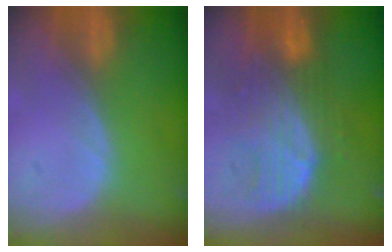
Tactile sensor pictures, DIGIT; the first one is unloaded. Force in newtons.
{"total": 8.9, "press": 8.3, "slide": 3.2}